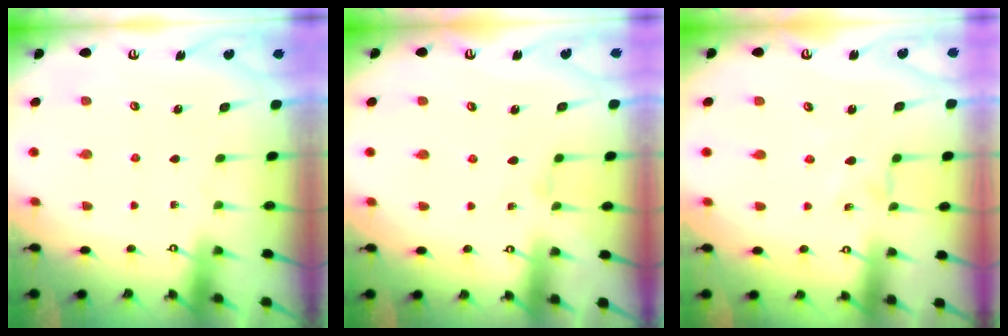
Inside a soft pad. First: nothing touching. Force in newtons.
{"total": 1.5, "press": 1.5, "slide": 0.4}
{"total": 1.2, "press": 1.1, "slide": 0.4}